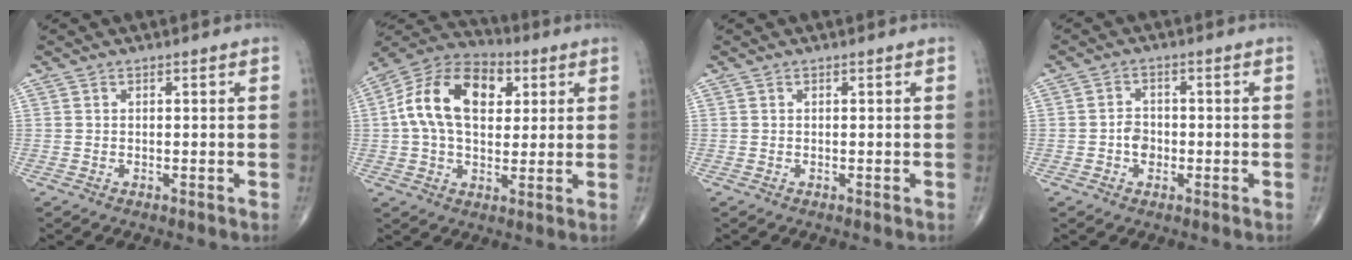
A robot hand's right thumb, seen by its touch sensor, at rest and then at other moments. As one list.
[{"total": 16.9, "force": [3.6, 10.7, 12.5], "torque": [-0.201, 0.011, 0.053]}, {"total": 0.0}, {"total": 3.2, "force": [-0.9, 2.6, 1.8], "torque": [-0.011, 0.009, -0.020]}]